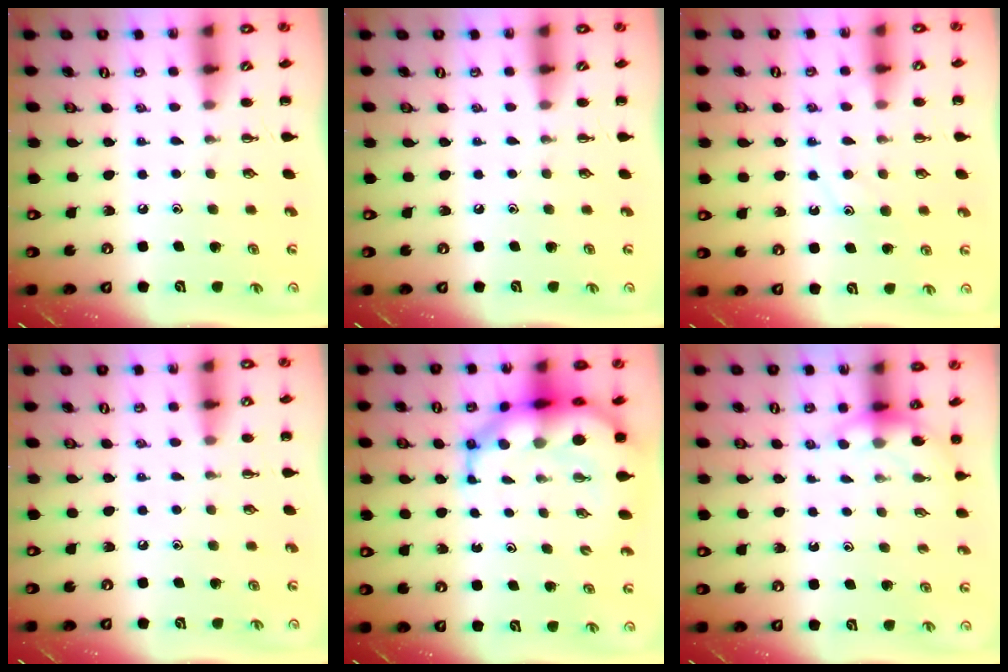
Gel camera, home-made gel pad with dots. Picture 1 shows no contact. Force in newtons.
{"total": 0.0}
{"total": 12.1, "press": 12.0, "slide": 0.9}
{"total": 6.5, "press": 6.1, "slide": 2.2}
{"total": 10.7, "press": 10.3, "slide": 3.0}
{"total": 4.7, "press": 4.6, "slide": 1.2}